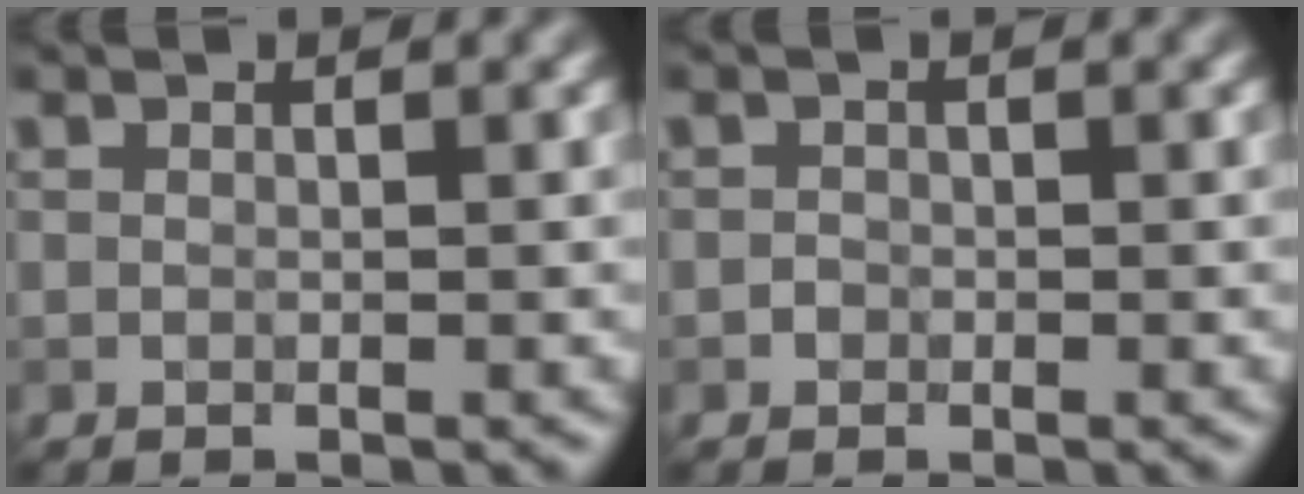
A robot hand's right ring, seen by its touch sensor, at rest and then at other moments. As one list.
[{"total": 0.6, "force": [-0.3, 0.5, 0.1], "torque": [0.003, -0.002, -0.006]}]